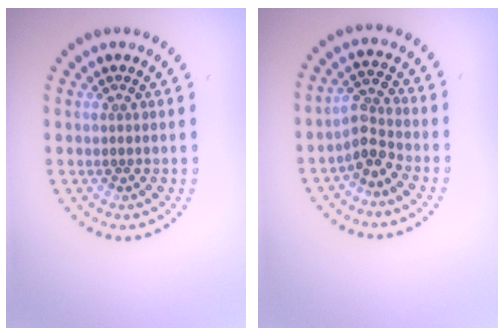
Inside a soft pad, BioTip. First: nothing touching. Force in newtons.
{"total": 2.6, "press": 1.9, "slide": 1.7}